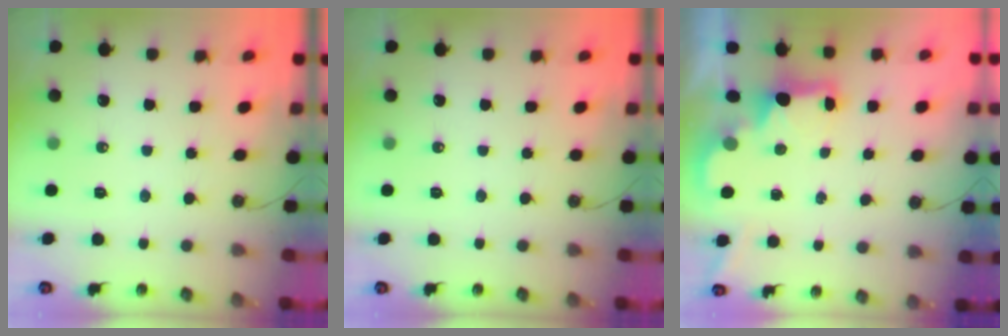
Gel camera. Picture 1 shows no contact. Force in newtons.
{"total": 0.0}
{"total": 2.1, "press": 2.0, "slide": 0.7}